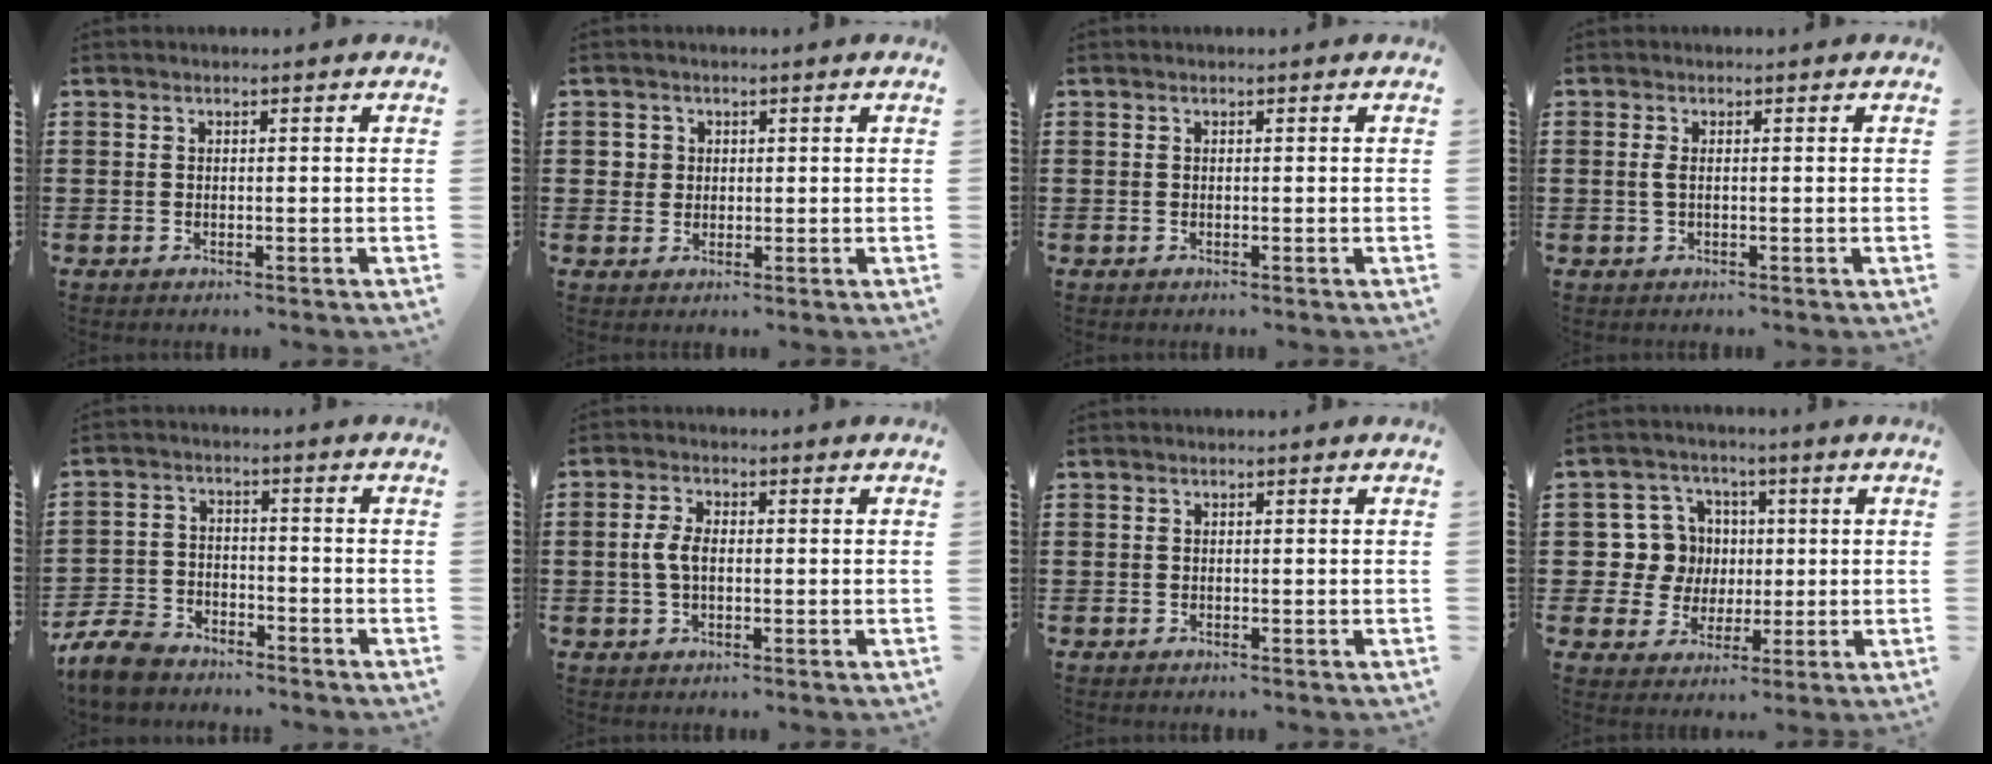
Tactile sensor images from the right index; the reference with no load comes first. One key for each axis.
{"total": 1.9, "fx": 0.6, "fy": 1.8, "fz": 0.4, "tx": -0.016, "ty": 0.008, "tz": 0.010}
{"total": 0.0}
{"total": 1.3, "fx": 0.0, "fy": 0.3, "fz": 1.3, "tx": -0.033, "ty": -0.002, "tz": -0.003}
{"total": 6.3, "fx": -5.8, "fy": 1.8, "fz": 1.8, "tx": -0.060, "ty": 0.007, "tz": -0.120}
{"total": 3.8, "fx": -0.1, "fy": 2.0, "fz": 3.2, "tx": -0.086, "ty": -0.002, "tz": -0.009}
{"total": 0.0}
{"total": 8.1, "fx": 1.1, "fy": 7.8, "fz": 2.2, "tx": -0.072, "ty": 0.017, "tz": 0.025}